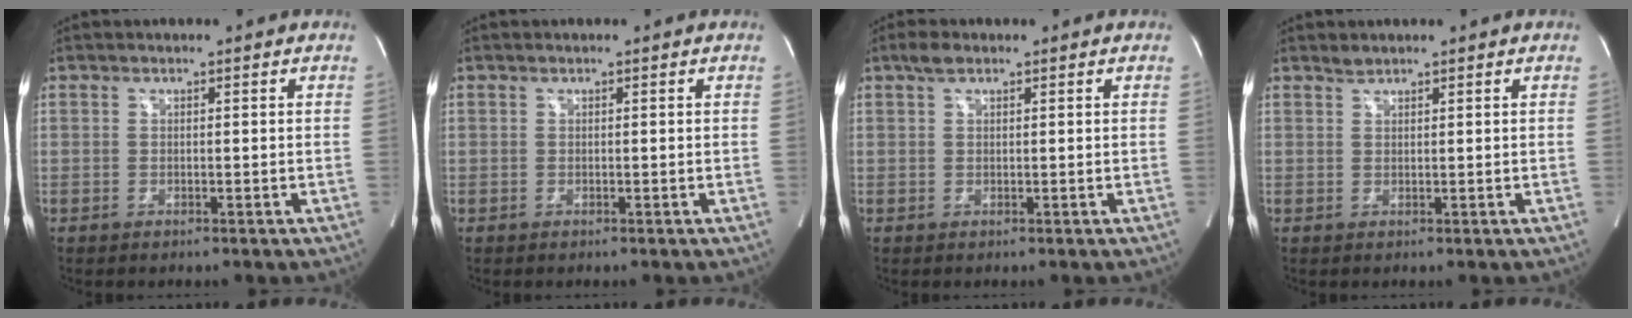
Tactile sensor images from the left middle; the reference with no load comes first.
{"total": 0.0}
{"total": 1.9, "force": [1.3, 0.8, 1.1], "torque": [-0.027, 0.012, 0.025]}
{"total": 0.9, "force": [0.9, 0.1, 0.0], "torque": [-0.006, 0.001, 0.020]}